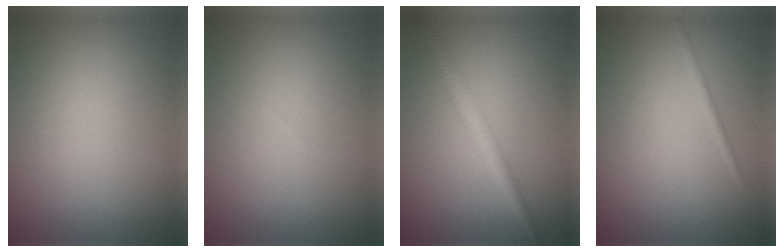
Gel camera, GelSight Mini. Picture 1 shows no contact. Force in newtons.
{"total": 0.0}
{"total": 3.0, "press": 3.0, "slide": 0.0}
{"total": 0.8, "press": 0.8, "slide": 0.1}